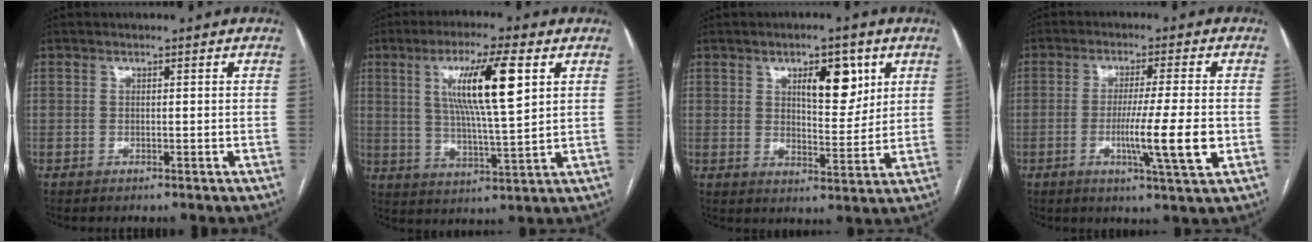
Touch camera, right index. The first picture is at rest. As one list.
[{"total": 12.2, "force": [4.1, 0.7, 11.5], "torque": [-0.205, 0.005, 0.073]}, {"total": 7.9, "force": [3.6, 3.0, 6.3], "torque": [-0.093, 0.000, 0.057]}, {"total": 9.3, "force": [-2.1, -0.7, 9.1], "torque": [-0.151, -0.021, -0.036]}]